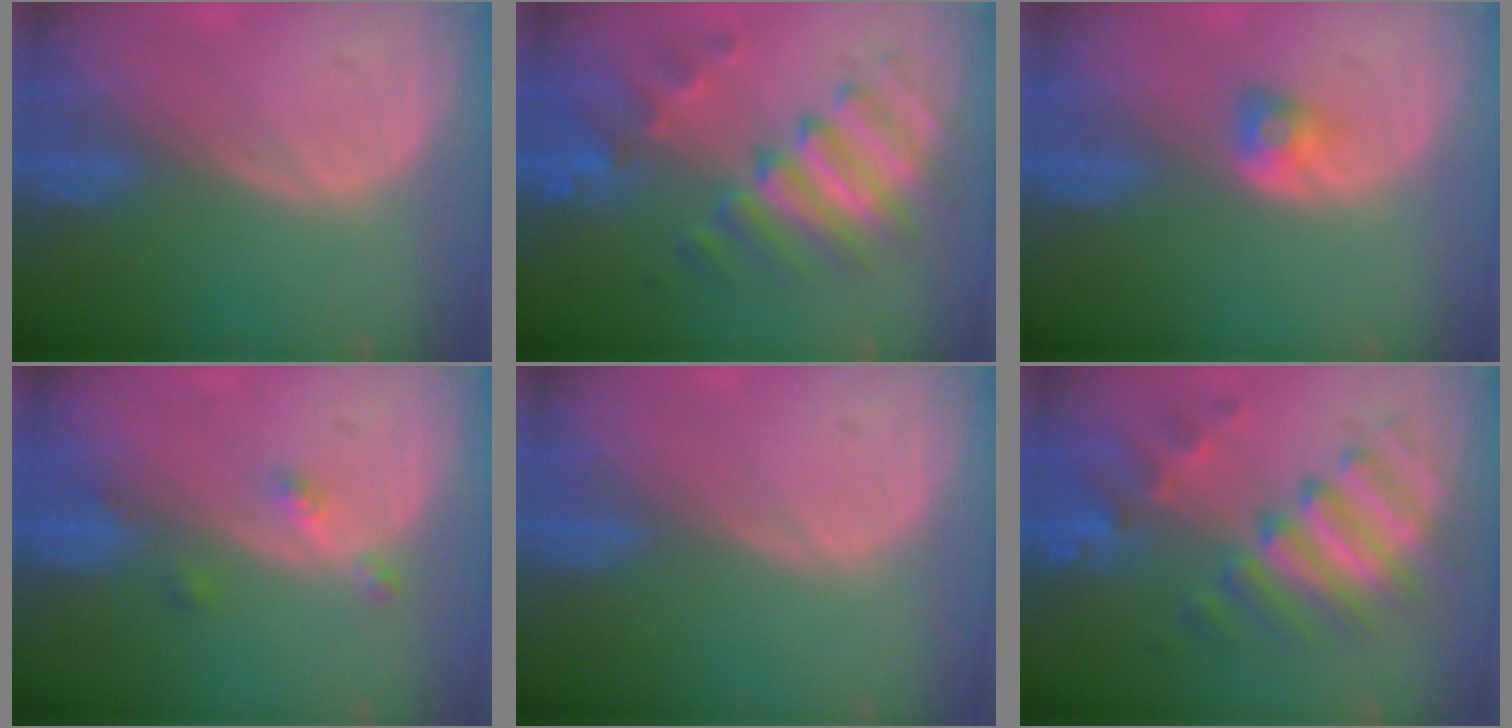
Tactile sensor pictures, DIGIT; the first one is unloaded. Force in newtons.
{"total": 9.0, "press": 9.0, "slide": 0.4}
{"total": 2.6, "press": 2.3, "slide": 1.1}
{"total": 2.7, "press": 2.3, "slide": 1.5}
{"total": 0.0}
{"total": 9.0, "press": 9.0, "slide": 0.4}